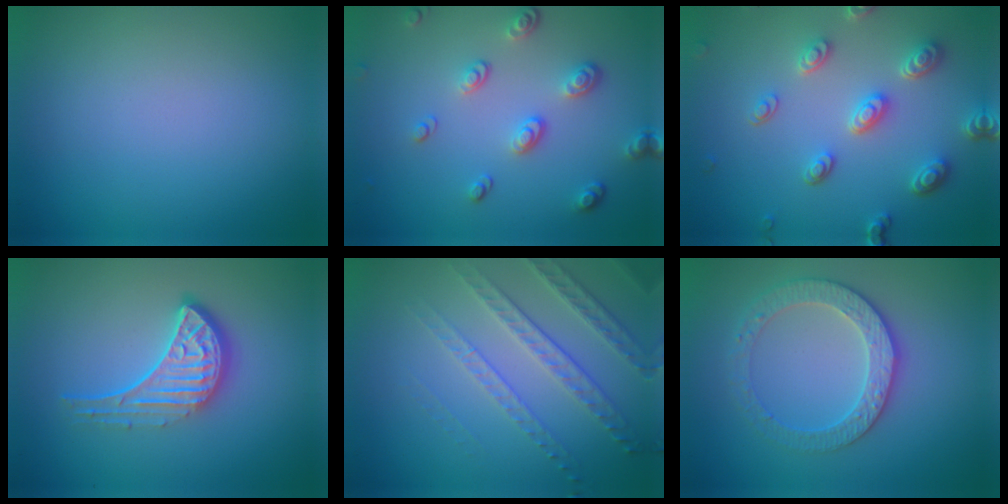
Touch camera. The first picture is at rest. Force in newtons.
{"total": 3.3, "press": 2.6, "slide": 2.0}
{"total": 4.6, "press": 3.6, "slide": 2.8}
{"total": 4.5, "press": 3.3, "slide": 3.1}
{"total": 3.5, "press": 3.1, "slide": 1.6}
{"total": 3.4, "press": 3.3, "slide": 0.6}